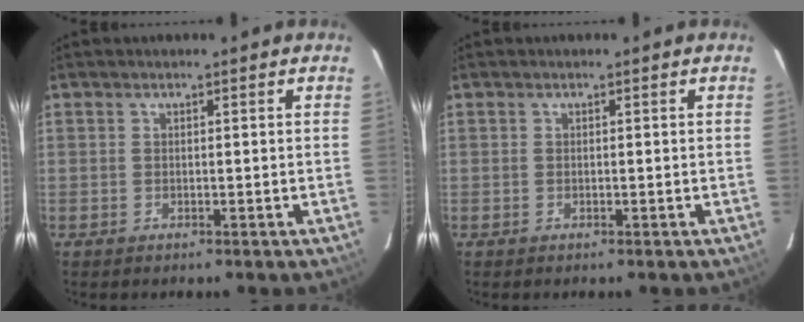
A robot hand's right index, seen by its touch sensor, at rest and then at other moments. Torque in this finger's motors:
{"motor_torque": [0.02, -0.01, 0.01, 0.00]}